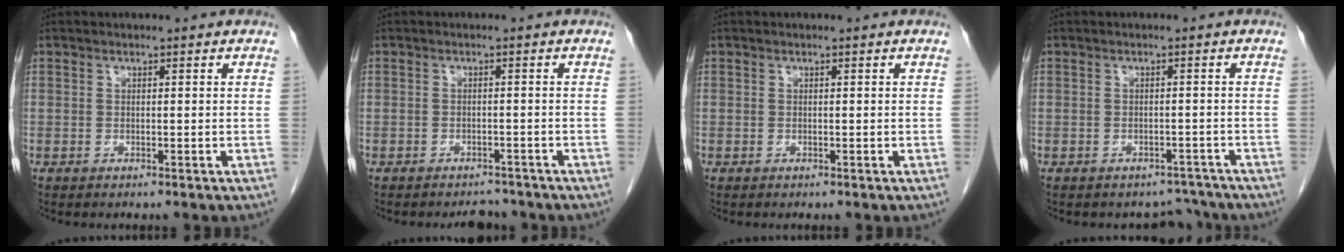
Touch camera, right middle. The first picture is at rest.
{"total": 2.8, "force": [-2.5, 1.1, 0.1], "torque": [-0.002, 0.000, -0.036]}
{"total": 0.0}
{"total": 3.5, "force": [-3.1, 1.5, -0.6], "torque": [0.015, 0.013, -0.038]}